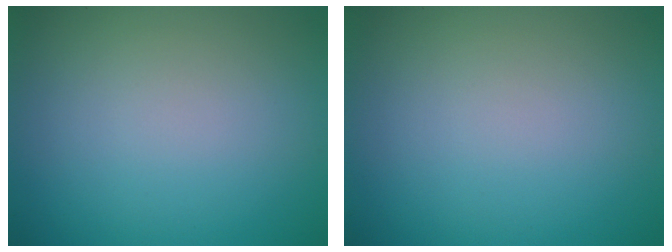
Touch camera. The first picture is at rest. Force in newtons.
{"total": 0.0}